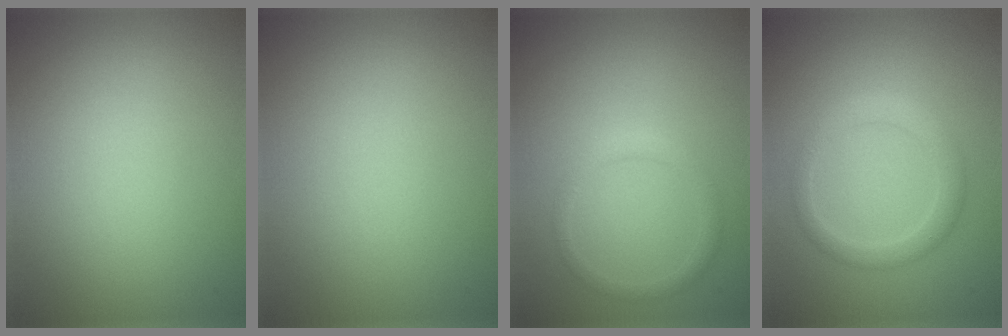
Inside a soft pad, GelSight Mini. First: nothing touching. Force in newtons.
{"total": 0.0}
{"total": 1.4, "press": 1.3, "slide": 0.2}
{"total": 2.4, "press": 2.4, "slide": 0.1}